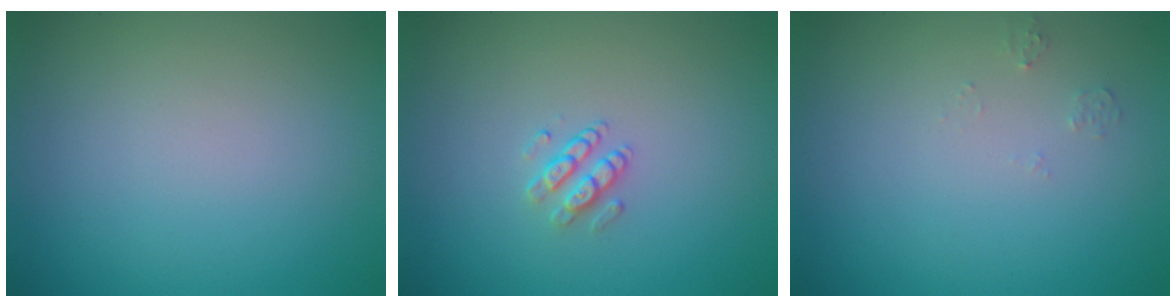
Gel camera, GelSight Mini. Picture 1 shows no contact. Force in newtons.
{"total": 1.5, "press": 1.1, "slide": 1.0}
{"total": 0.7, "press": 0.7, "slide": 0.1}